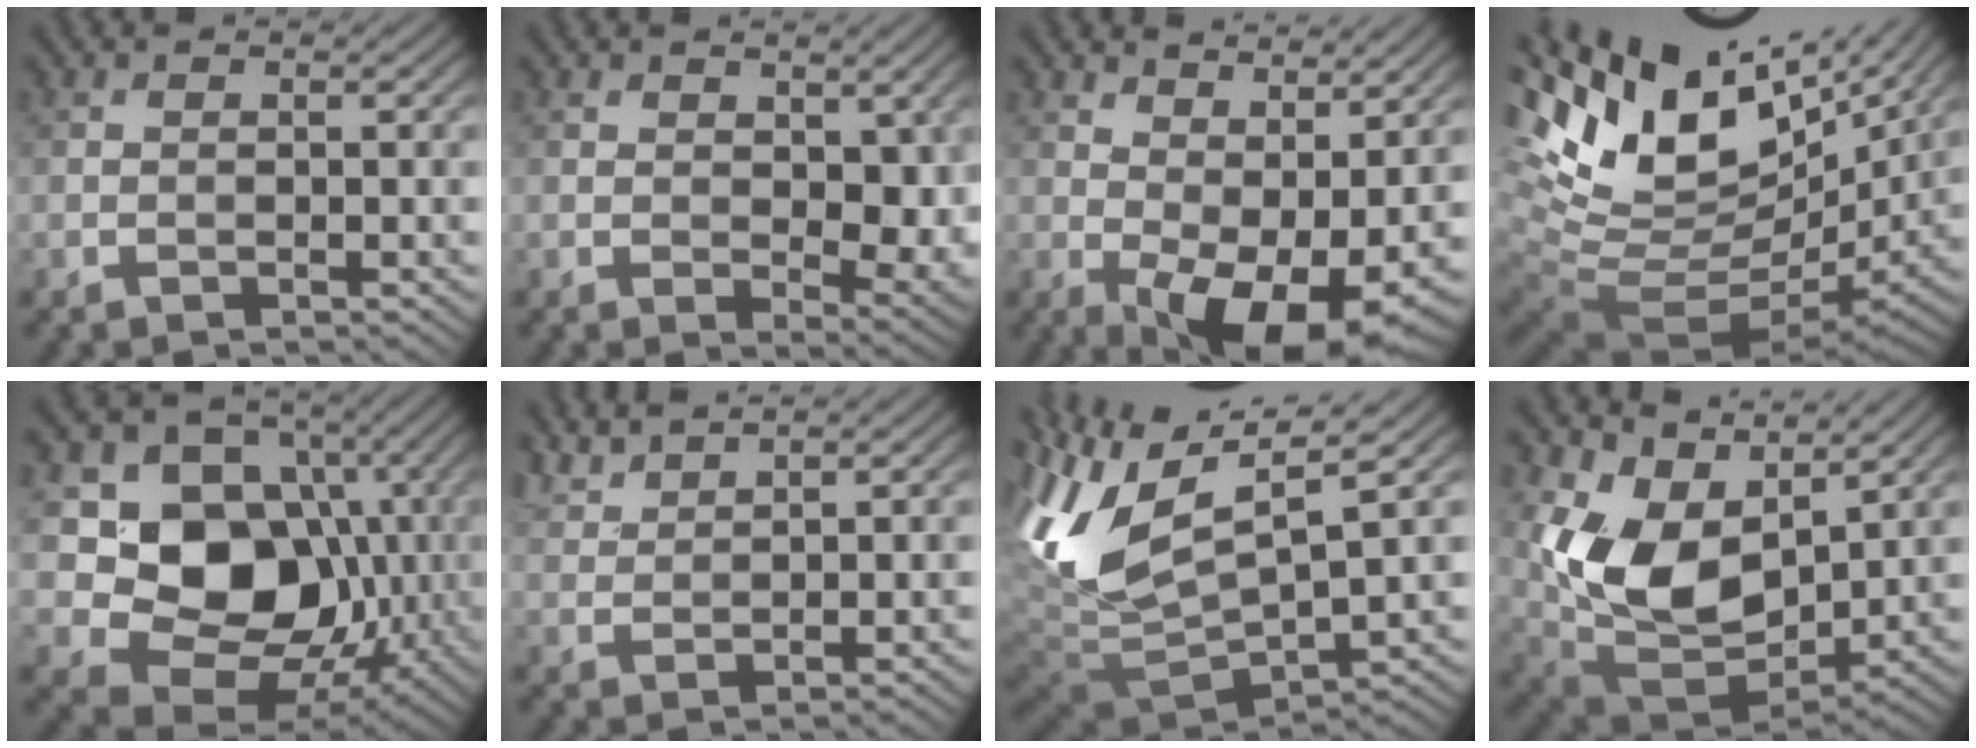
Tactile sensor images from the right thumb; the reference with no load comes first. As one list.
[{"total": 7.5, "force": [1.4, 4.2, 6.0], "torque": [-0.092, -0.012, 0.028]}, {"total": 11.3, "force": [1.2, 5.7, 9.7], "torque": [-0.148, -0.009, 0.035]}, {"total": 17.0, "force": [7.5, 8.2, 12.9], "torque": [-0.251, 0.012, 0.167]}, {"total": 14.1, "force": [0.2, 11.6, 8.0], "torque": [-0.144, -0.019, -0.005]}, {"total": 3.5, "force": [3.2, 0.6, 1.2], "torque": [-0.033, 0.005, 0.071]}, {"total": 13.8, "force": [4.2, 4.8, 12.2], "torque": [-0.275, 0.007, 0.089]}, {"total": 12.5, "force": [4.9, 7.9, 8.4], "torque": [-0.199, -0.001, 0.094]}]